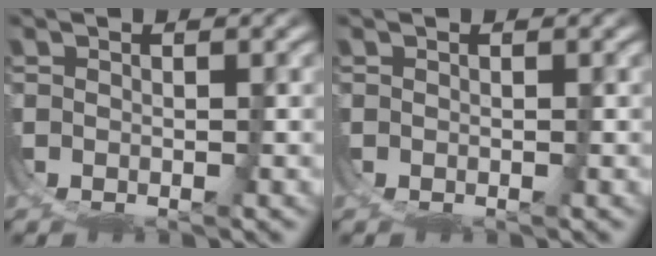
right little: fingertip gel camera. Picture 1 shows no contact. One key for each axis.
{"total": 0.0}